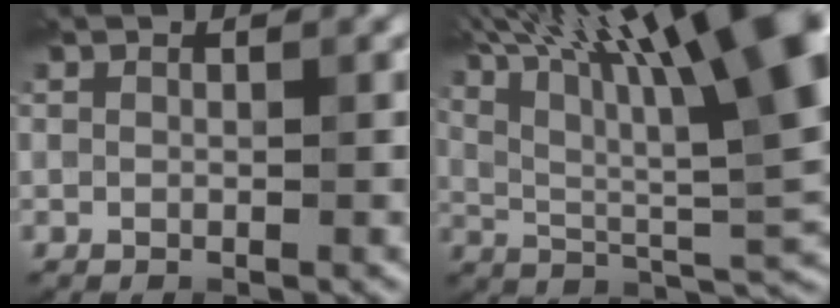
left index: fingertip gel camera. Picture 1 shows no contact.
{"total": 18.3, "force": [9.1, 5.3, 15.0], "torque": [-0.248, 0.038, 0.147]}